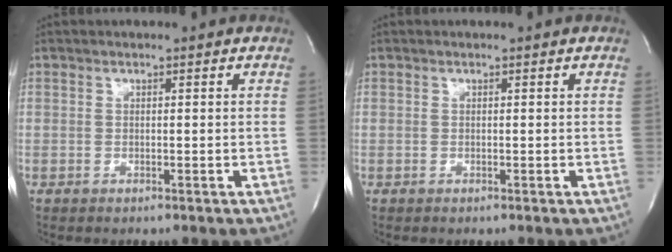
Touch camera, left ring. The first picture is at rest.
{"total": 0.0}